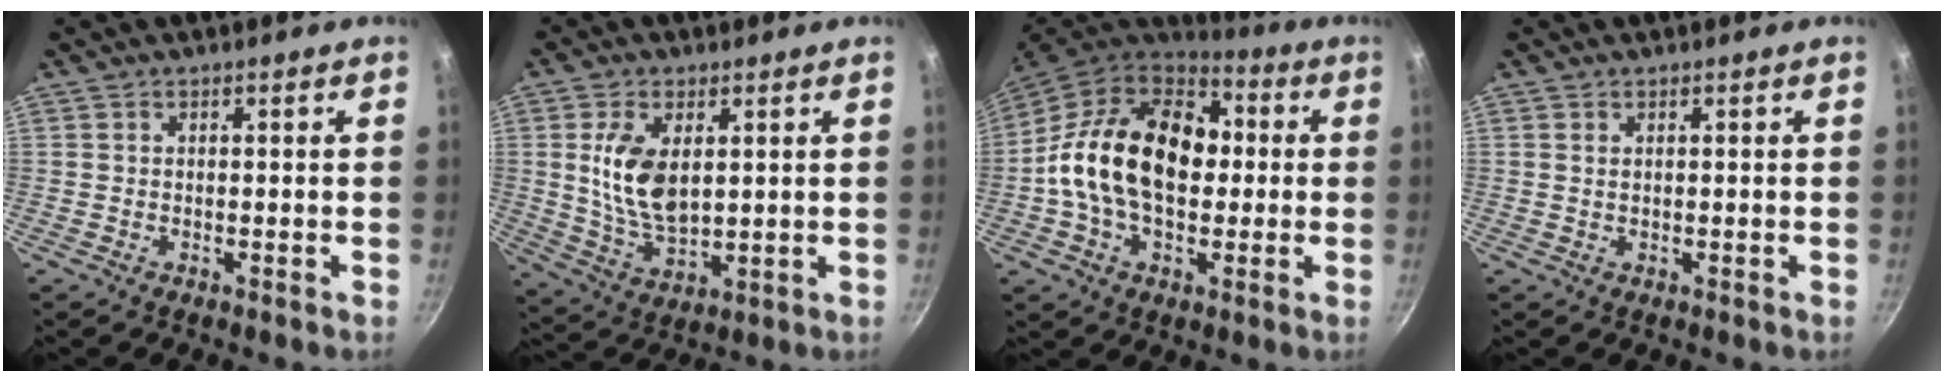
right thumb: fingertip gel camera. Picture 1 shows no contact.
{"total": 11.1, "force": [2.3, 6.2, 8.9], "torque": [-0.164, -0.020, 0.052]}
{"total": 21.8, "force": [0.6, 14.7, 16.1], "torque": [-0.245, 0.033, -0.004]}
{"total": 0.6, "force": [0.2, 0.3, 0.4], "torque": [-0.010, 0.000, 0.005]}